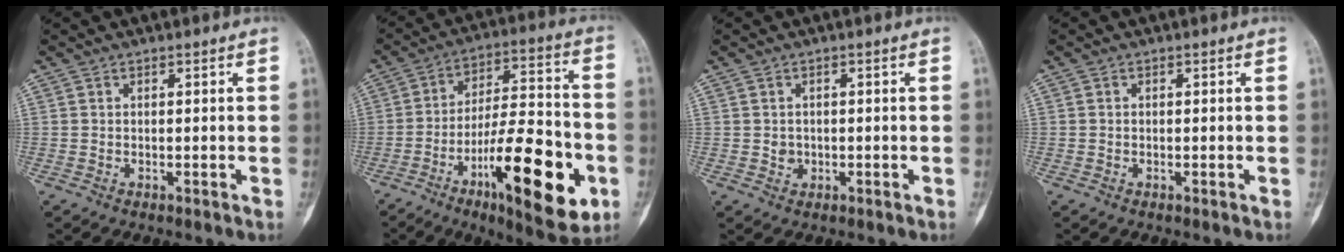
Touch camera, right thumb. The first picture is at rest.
{"total": 22.7, "force": [-8.2, 7.1, 19.9], "torque": [-0.307, 0.033, -0.123]}
{"total": 1.7, "force": [-0.2, 1.5, 0.7], "torque": [-0.006, 0.004, 0.001]}
{"total": 0.0}